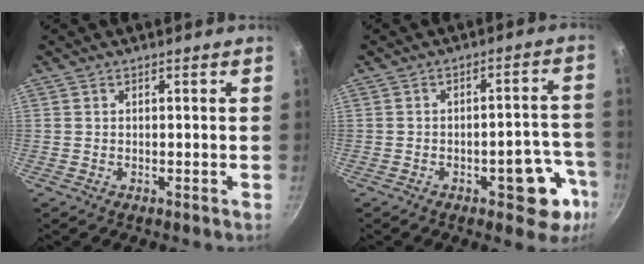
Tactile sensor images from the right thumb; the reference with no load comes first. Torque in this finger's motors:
{"motor_torque": [1.05, 0.77, 0.80, -0.63, 0.01]}